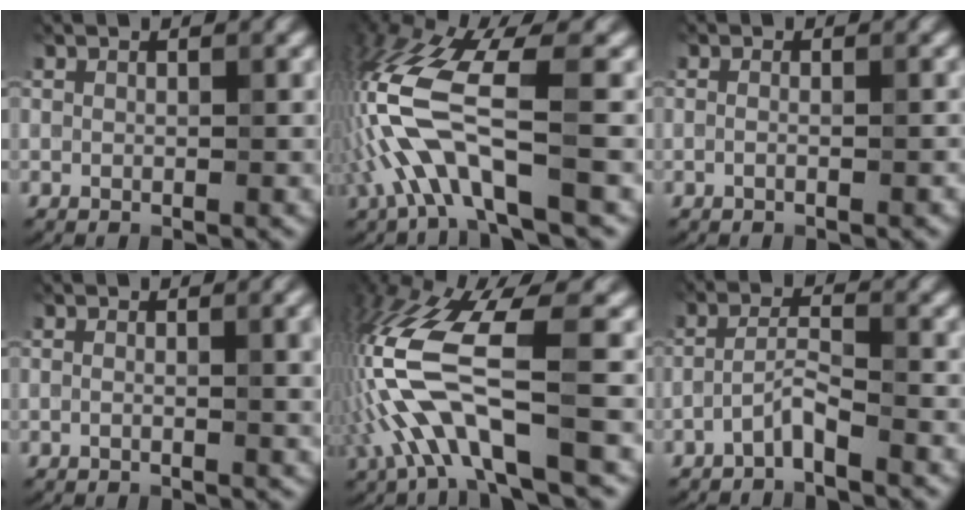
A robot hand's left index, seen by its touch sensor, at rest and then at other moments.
{"total": 9.3, "force": [-2.1, 3.0, 8.6], "torque": [-0.200, 0.012, -0.047]}
{"total": 0.9, "force": [-0.4, 0.3, 0.8], "torque": [-0.015, -0.005, -0.012]}
{"total": 4.0, "force": [0.3, 1.6, 3.7], "torque": [-0.034, 0.012, -0.008]}
{"total": 10.3, "force": [-2.1, 3.3, 9.5], "torque": [-0.215, 0.012, -0.045]}
{"total": 2.1, "force": [-1.7, 0.2, 1.3], "torque": [-0.030, 0.009, -0.039]}